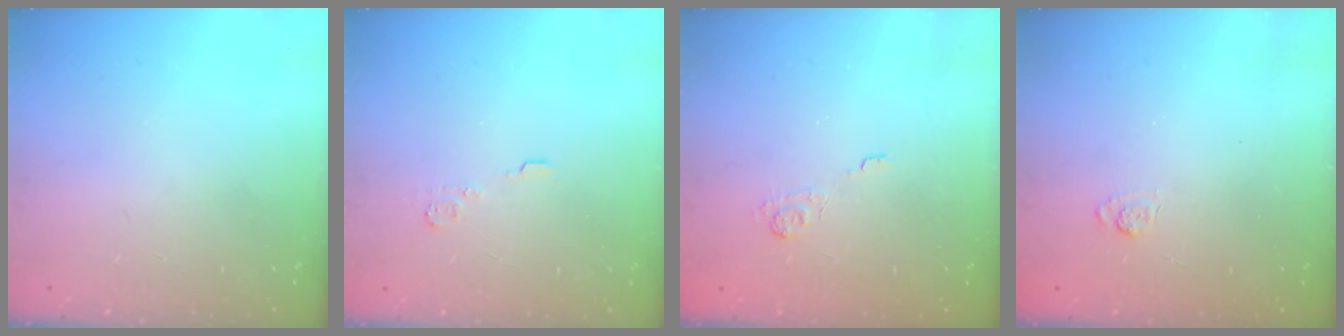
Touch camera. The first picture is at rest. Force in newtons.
{"total": 4.0, "press": 4.0, "slide": 0.5}
{"total": 1.9, "press": 1.3, "slide": 1.3}
{"total": 2.5, "press": 2.1, "slide": 1.4}